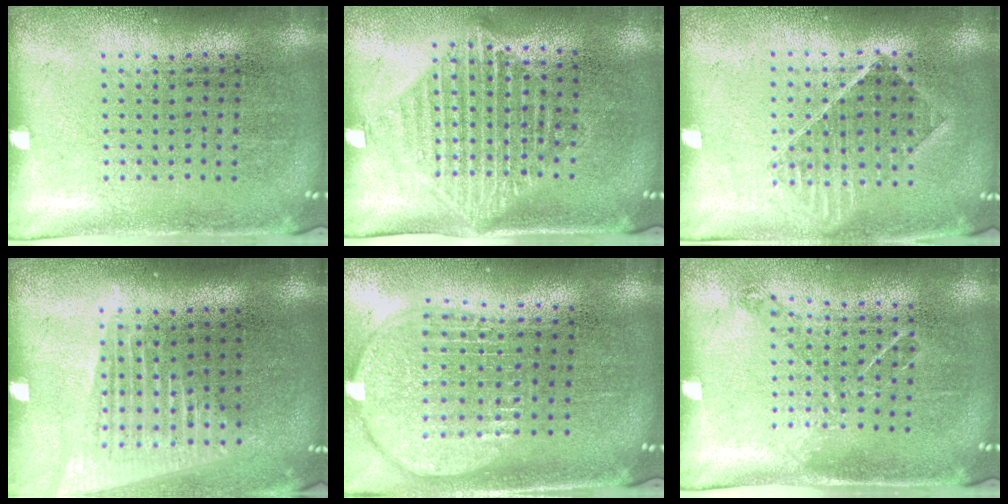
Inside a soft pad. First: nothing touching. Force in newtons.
{"total": 1.5, "press": 1.3, "slide": 0.8}
{"total": 1.2, "press": 1.1, "slide": 0.4}
{"total": 1.6, "press": 1.4, "slide": 0.7}
{"total": 2.0, "press": 1.7, "slide": 1.1}
{"total": 0.8, "press": 0.8, "slide": 0.2}